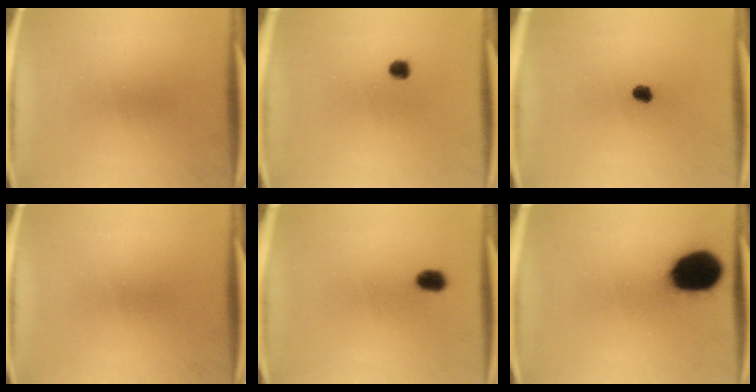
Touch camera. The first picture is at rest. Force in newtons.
{"total": 2.0}
{"total": 2.1}
{"total": 0.0}
{"total": 2.6}
{"total": 17.9}